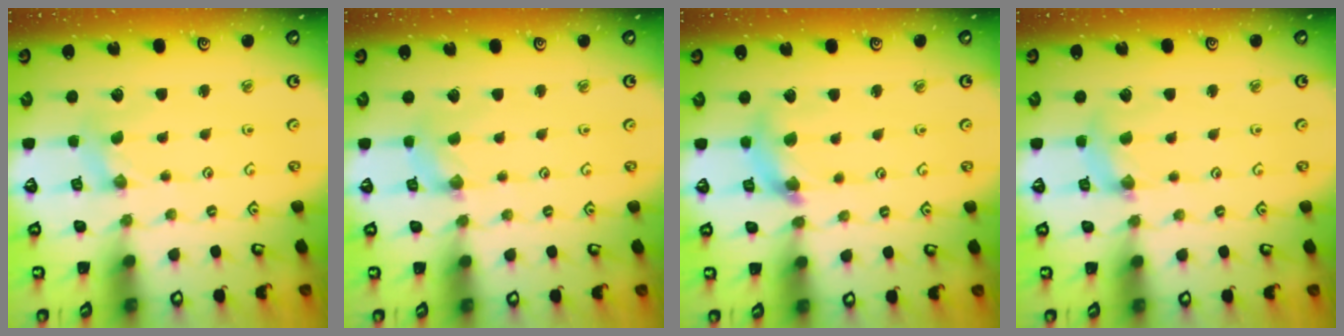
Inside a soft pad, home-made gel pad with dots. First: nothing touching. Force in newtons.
{"total": 1.1, "press": 1.1, "slide": 0.1}
{"total": 9.4, "press": 9.4, "slide": 1.2}
{"total": 2.8, "press": 2.8, "slide": 0.4}